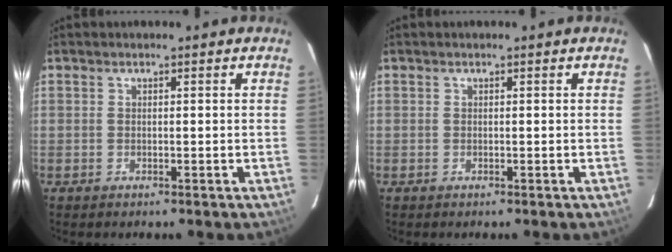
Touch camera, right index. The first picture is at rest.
{"total": 0.0}